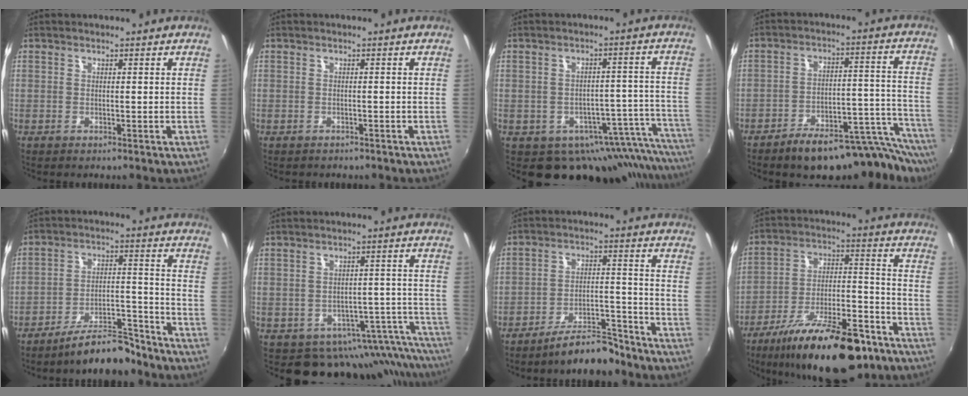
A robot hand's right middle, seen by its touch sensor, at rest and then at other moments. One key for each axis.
{"total": 1.1, "fx": -0.9, "fy": 0.4, "fz": 0.5, "tx": -0.013, "ty": -0.005, "tz": -0.009}
{"total": 17.3, "fx": -13.6, "fy": 7.9, "fz": 7.3, "tx": -0.082, "ty": 0.011, "tz": -0.160}
{"total": 19.5, "fx": -16.0, "fy": 4.0, "fz": 10.5, "tx": -0.119, "ty": 0.000, "tz": -0.211}
{"total": 10.4, "fx": -9.1, "fy": 2.7, "fz": 4.3, "tx": -0.076, "ty": 0.032, "tz": -0.131}
{"total": 16.2, "fx": -13.7, "fy": 6.9, "fz": 5.2, "tx": -0.057, "ty": 0.026, "tz": -0.161}
{"total": 9.2, "fx": -8.0, "fy": 2.4, "fz": 3.7, "tx": -0.066, "ty": 0.029, "tz": -0.114}
{"total": 23.3, "fx": -16.0, "fy": 7.7, "fz": 15.0, "tx": -0.253, "ty": -0.018, "tz": -0.240}